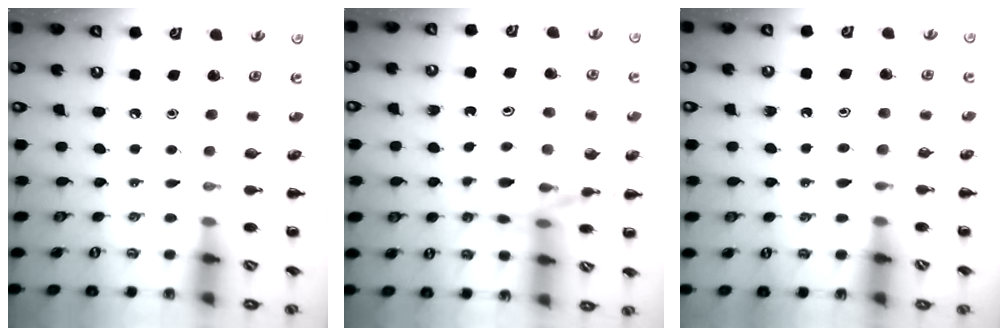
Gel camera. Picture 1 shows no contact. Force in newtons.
{"total": 12.5, "press": 12.4, "slide": 2.1}
{"total": 3.8, "press": 3.4, "slide": 1.7}